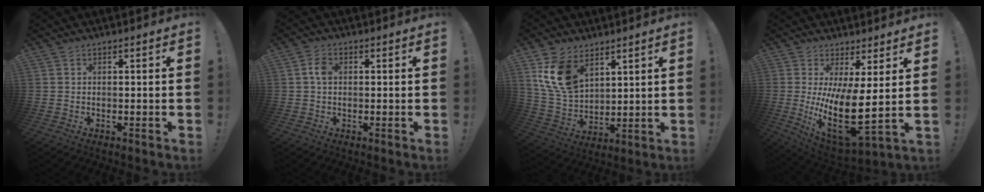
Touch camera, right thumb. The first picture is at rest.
{"total": 3.6, "force": [0.4, 2.3, 2.7], "torque": [-0.040, 0.006, 0.005]}
{"total": 14.0, "force": [7.3, 9.0, 7.8], "torque": [-0.155, -0.031, 0.144]}
{"total": 15.6, "force": [1.4, 4.6, 14.9], "torque": [-0.275, -0.049, 0.030]}